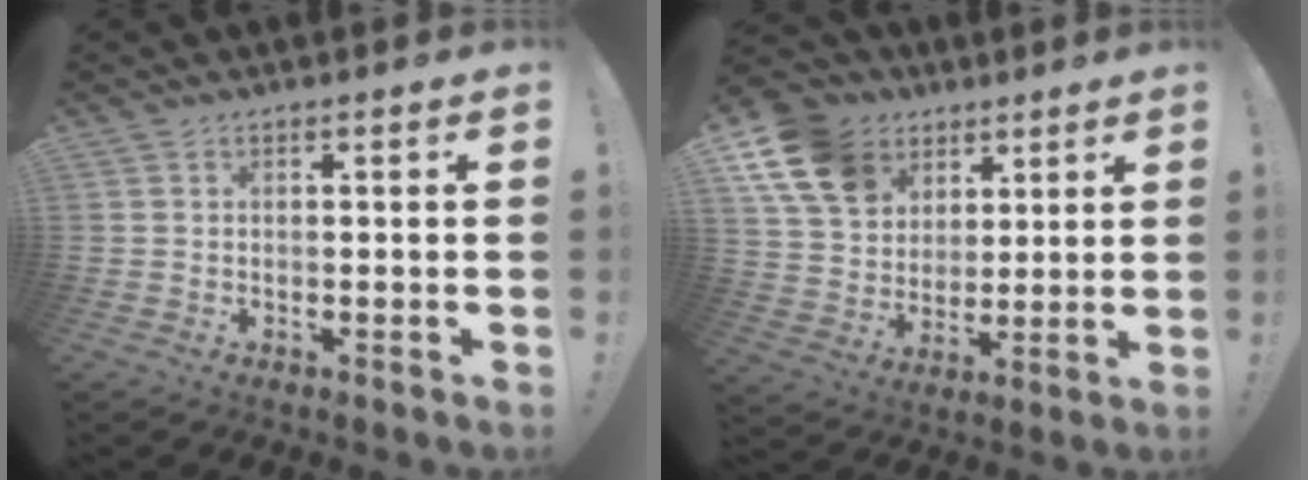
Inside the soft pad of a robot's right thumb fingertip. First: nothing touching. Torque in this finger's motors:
{"motor_torque": [0.10, 0.46, 0.77, 0.39, 0.23]}